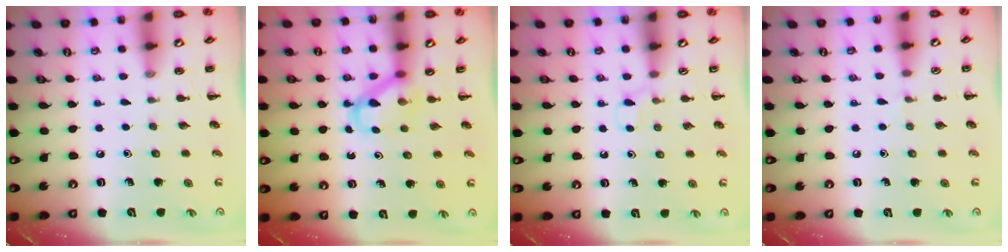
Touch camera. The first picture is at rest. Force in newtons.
{"total": 4.1, "press": 4.0, "slide": 0.7}
{"total": 3.1, "press": 2.9, "slide": 1.2}
{"total": 2.9, "press": 2.7, "slide": 1.1}